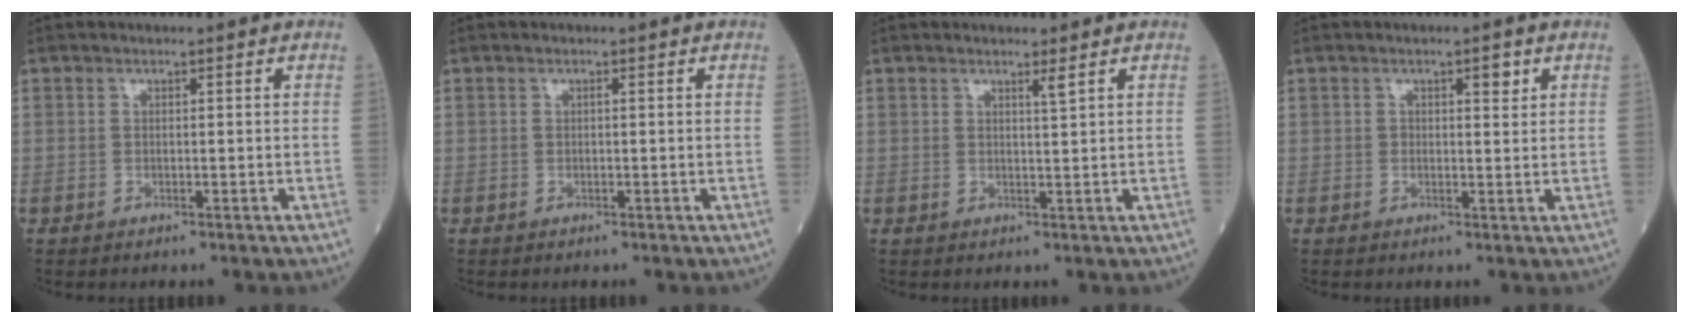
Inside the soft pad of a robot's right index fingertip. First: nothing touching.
{"total": 0.0}
{"total": 1.2, "force": [0.8, -0.4, 0.8], "torque": [-0.021, -0.009, 0.015]}
{"total": 1.8, "force": [0.8, 0.7, 1.4], "torque": [-0.018, 0.002, 0.010]}